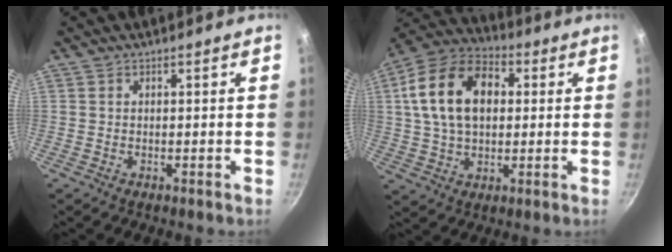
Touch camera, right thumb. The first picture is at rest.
{"total": 17.7, "force": [3.3, 11.8, 12.8], "torque": [-0.207, 0.020, 0.044]}